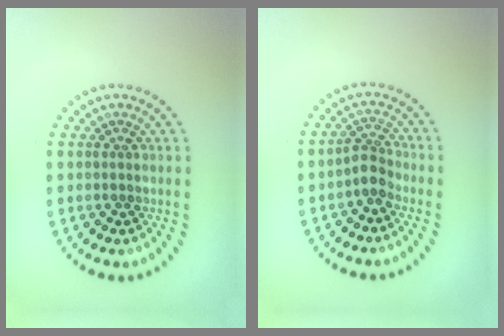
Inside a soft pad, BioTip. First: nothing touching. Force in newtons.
{"total": 2.1, "press": 1.6, "slide": 1.4}